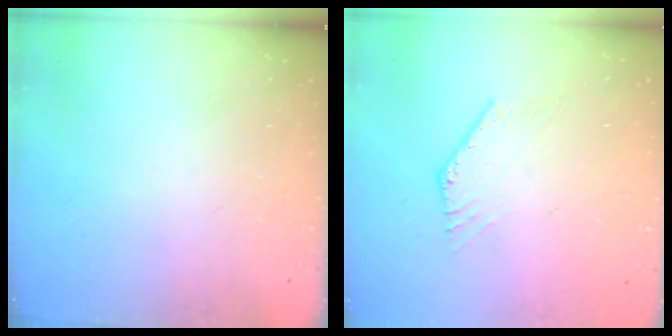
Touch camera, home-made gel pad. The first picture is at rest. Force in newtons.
{"total": 1.0, "press": 1.0, "slide": 0.2}